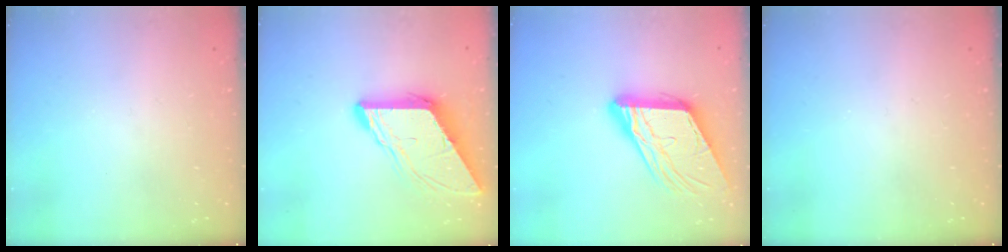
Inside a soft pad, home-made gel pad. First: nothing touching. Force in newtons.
{"total": 8.8, "press": 8.8, "slide": 1.0}
{"total": 14.9, "press": 14.8, "slide": 1.5}
{"total": 0.0}